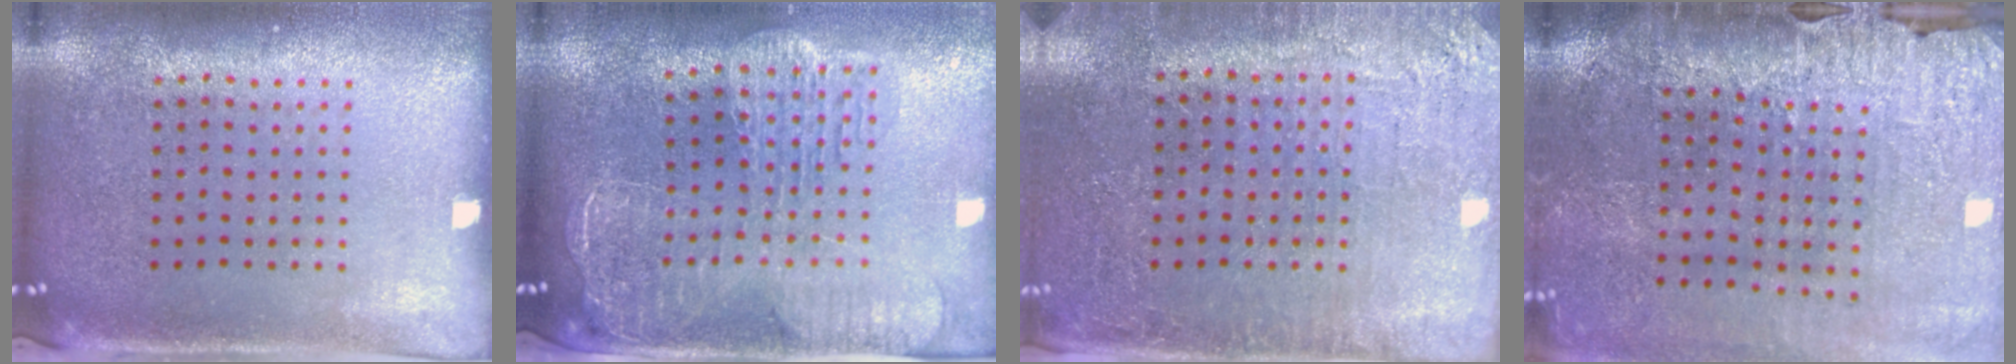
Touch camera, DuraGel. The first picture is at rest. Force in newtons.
{"total": 2.7, "press": 2.3, "slide": 1.4}
{"total": 2.8, "press": 2.8, "slide": 0.3}
{"total": 3.5, "press": 3.4, "slide": 0.8}